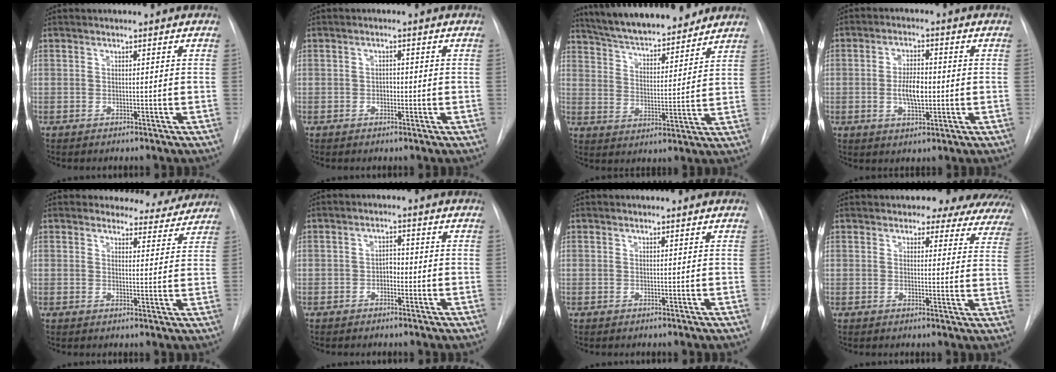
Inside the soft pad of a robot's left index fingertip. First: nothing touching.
{"total": 1.6, "force": [-1.1, 0.8, 0.7], "torque": [-0.009, -0.003, -0.017]}
{"total": 17.1, "force": [15.0, 3.2, 7.4], "torque": [-0.123, 0.006, 0.234]}
{"total": 5.6, "force": [-1.4, 2.1, 5.0], "torque": [-0.095, -0.004, -0.020]}
{"total": 6.3, "force": [5.8, 2.5, -0.2], "torque": [0.025, -0.022, 0.050]}
{"total": 2.3, "force": [-1.5, 1.2, 1.2], "torque": [-0.013, 0.002, -0.025]}
{"total": 0.7, "force": [-0.7, -0.1, -0.1], "torque": [0.002, -0.007, -0.009]}
{"total": 14.4, "force": [13.0, 5.1, 3.5], "torque": [-0.015, -0.047, 0.118]}